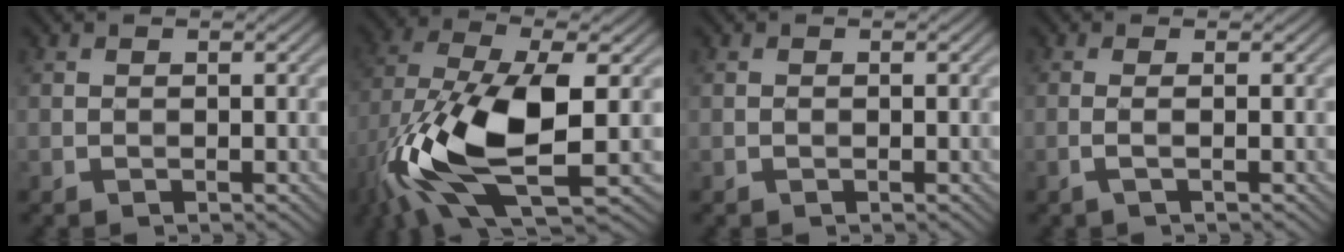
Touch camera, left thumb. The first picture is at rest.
{"total": 15.5, "force": [-4.3, 6.3, 13.6], "torque": [-0.297, -0.015, -0.081]}
{"total": 0.0}
{"total": 1.6, "force": [-0.2, 0.2, 1.6], "torque": [-0.028, 0.005, -0.013]}